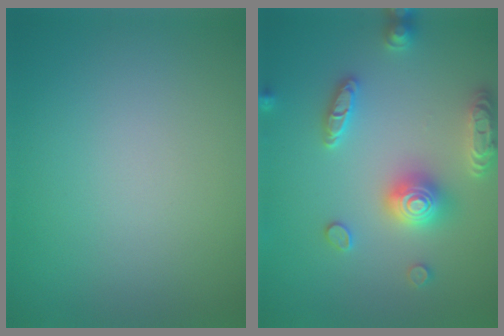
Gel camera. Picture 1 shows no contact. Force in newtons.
{"total": 5.4, "press": 5.3, "slide": 0.9}